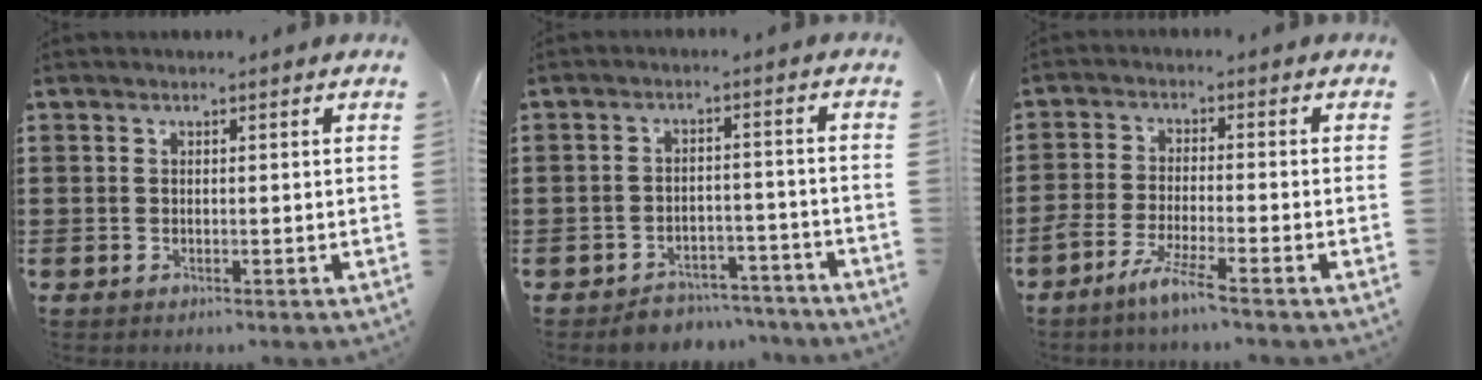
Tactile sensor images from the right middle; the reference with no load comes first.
{"total": 3.9, "force": [-3.8, 0.8, -0.1], "torque": [-0.005, 0.006, -0.080]}
{"total": 5.0, "force": [-3.8, -0.3, 3.2], "torque": [-0.072, -0.015, -0.074]}